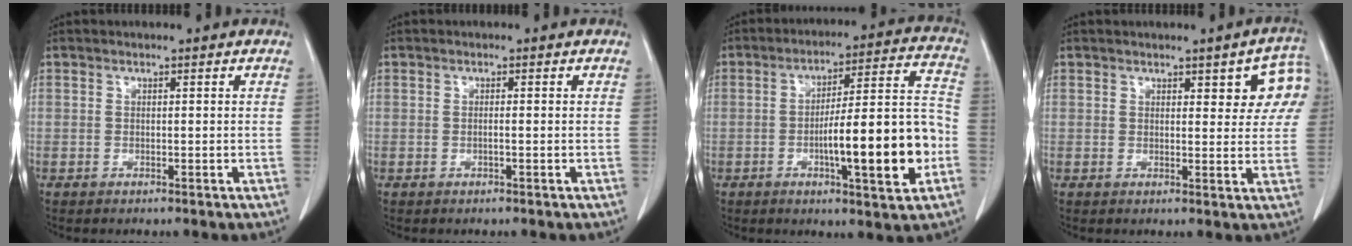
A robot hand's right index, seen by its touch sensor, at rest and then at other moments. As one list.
[{"total": 0.5, "force": [-0.2, 0.0, 0.5], "torque": [-0.009, 0.001, -0.002]}, {"total": 15.7, "force": [-4.3, 1.7, 15.1], "torque": [-0.225, 0.014, -0.060]}, {"total": 6.6, "force": [2.7, 2.4, 5.5], "torque": [-0.050, 0.008, 0.027]}]